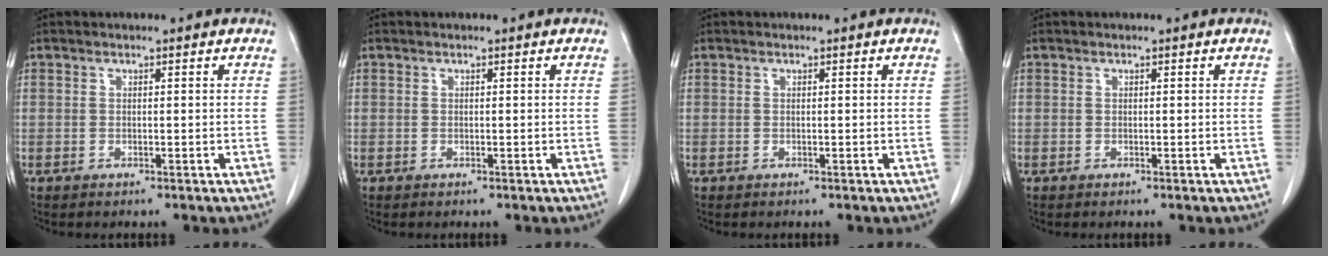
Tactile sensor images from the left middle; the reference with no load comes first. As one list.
[{"total": 0.0}, {"total": 0.0}, {"total": 0.0}]